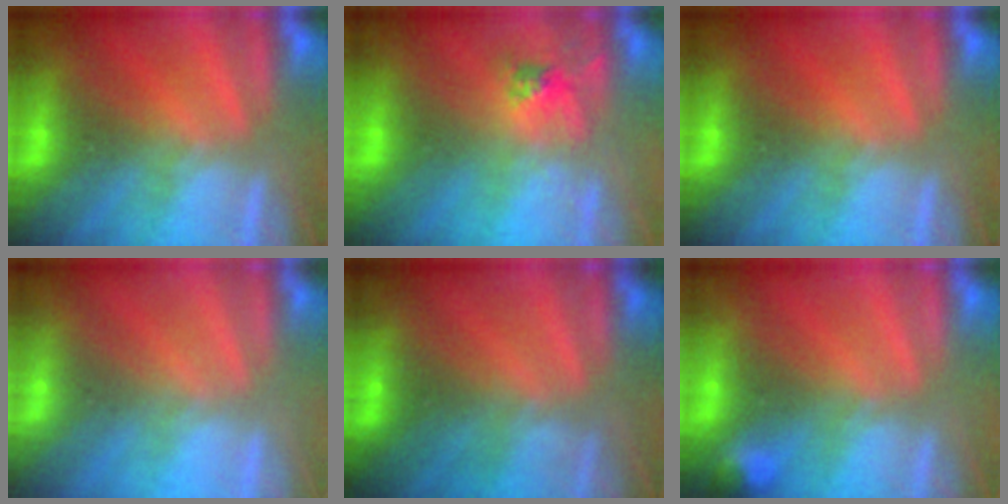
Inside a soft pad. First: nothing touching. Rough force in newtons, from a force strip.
{"total": 2.5}
{"total": 0.0}
{"total": 2.9}
{"total": 2.6}
{"total": 2.9}